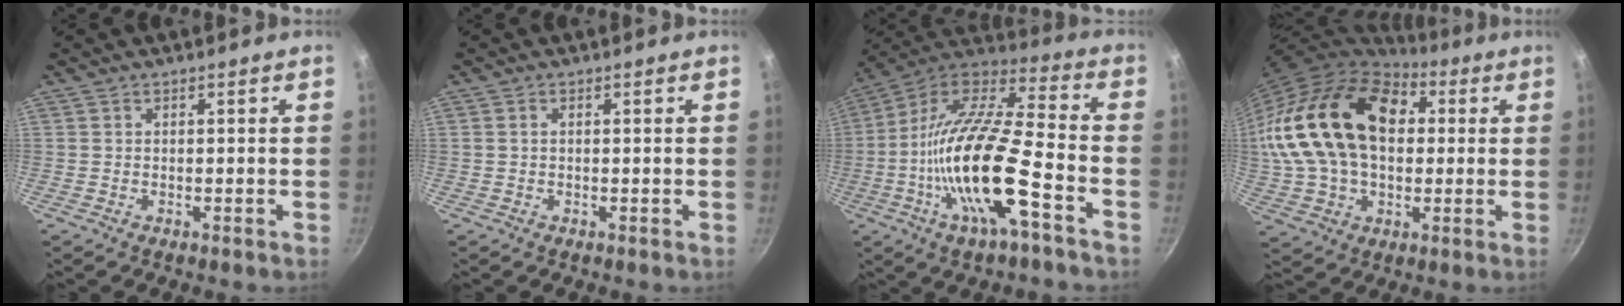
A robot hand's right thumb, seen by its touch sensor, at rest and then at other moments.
{"total": 0.7, "force": [0.1, 0.4, 0.5], "torque": [-0.010, 0.003, 0.001]}
{"total": 22.7, "force": [-7.3, 6.5, 20.5], "torque": [-0.376, 0.035, -0.151]}
{"total": 27.9, "force": [4.3, 18.8, 20.2], "torque": [-0.372, 0.042, 0.074]}